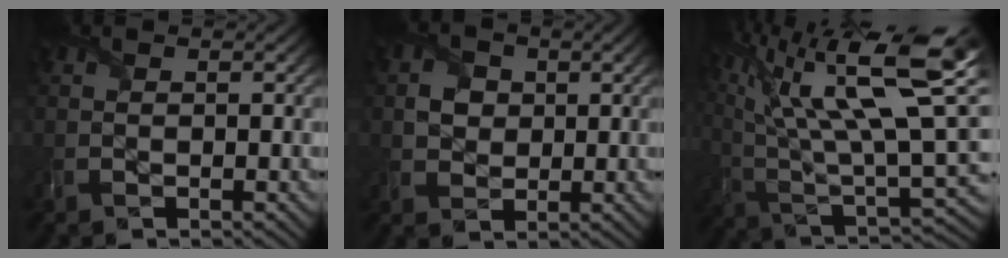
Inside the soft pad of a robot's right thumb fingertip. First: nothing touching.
{"total": 3.4, "force": [0.6, 3.0, 1.5], "torque": [-0.036, -0.001, 0.004]}
{"total": 20.1, "force": [9.4, 6.5, 16.5], "torque": [-0.299, 0.031, 0.160]}